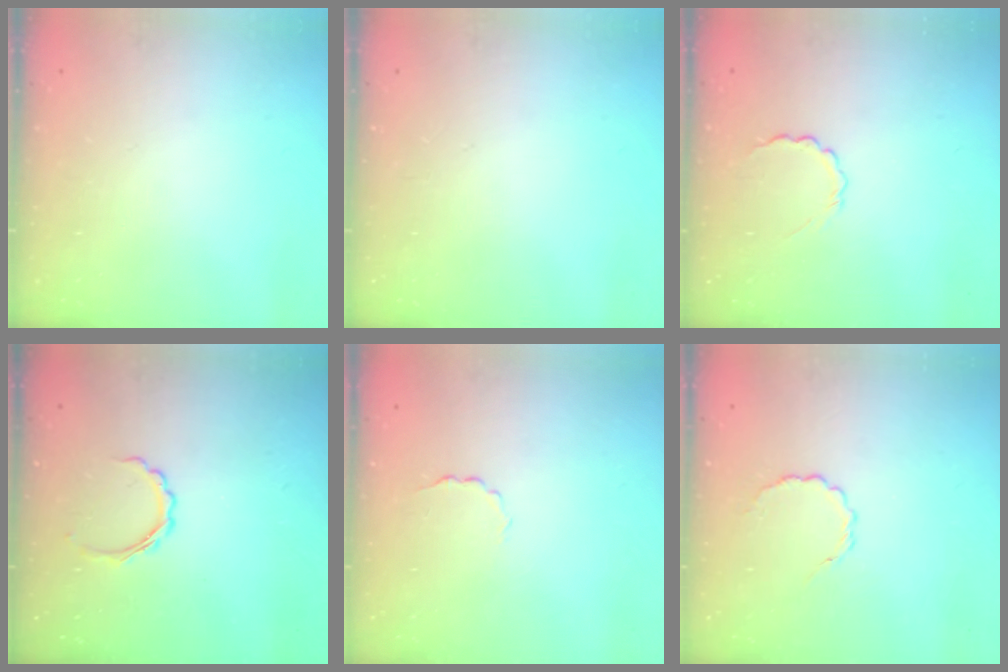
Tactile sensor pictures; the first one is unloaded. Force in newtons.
{"total": 0.0}
{"total": 3.8, "press": 3.6, "slide": 1.1}
{"total": 4.1, "press": 4.0, "slide": 0.9}
{"total": 2.0, "press": 1.9, "slide": 0.6}
{"total": 2.4, "press": 2.2, "slide": 0.9}